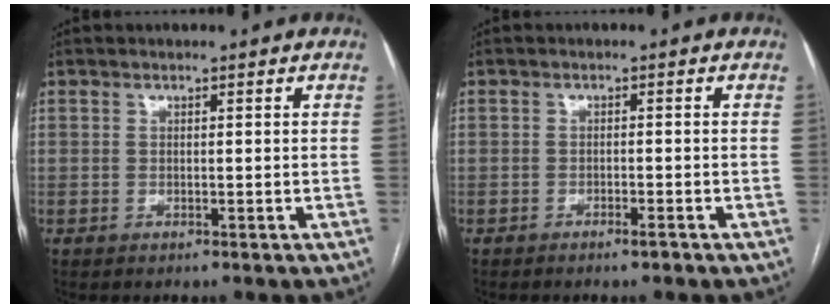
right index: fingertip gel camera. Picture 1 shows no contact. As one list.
[{"total": 1.1, "force": [-0.9, 0.0, 0.6], "torque": [-0.015, 0.000, -0.014]}]